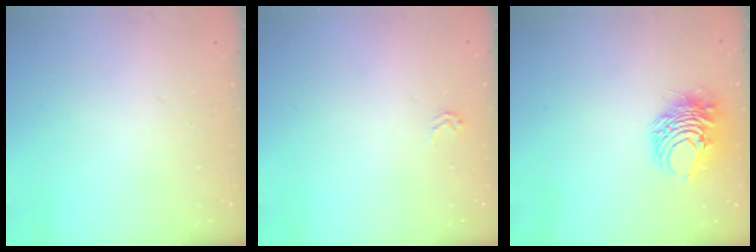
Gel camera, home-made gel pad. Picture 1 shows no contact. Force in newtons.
{"total": 2.5, "press": 2.5, "slide": 0.3}
{"total": 9.7, "press": 9.7, "slide": 0.7}